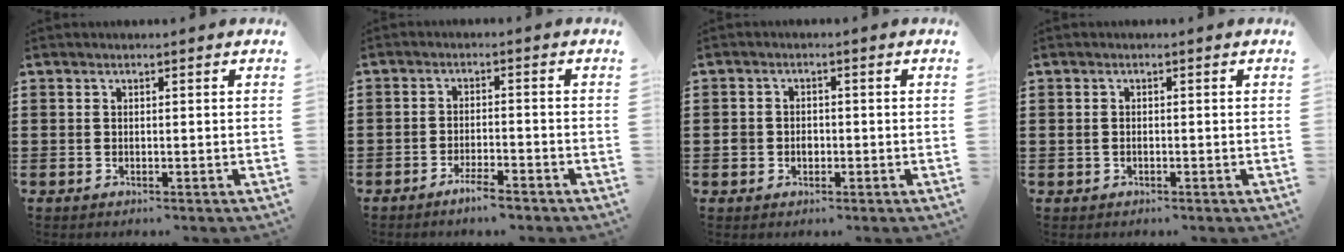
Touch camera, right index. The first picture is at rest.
{"total": 3.3, "force": [-2.8, 0.3, 1.7], "torque": [-0.037, 0.001, -0.053]}
{"total": 2.1, "force": [-0.5, 1.8, 1.0], "torque": [-0.022, 0.004, -0.012]}
{"total": 0.8, "force": [-0.2, 0.5, 0.5], "torque": [-0.012, 0.002, -0.006]}